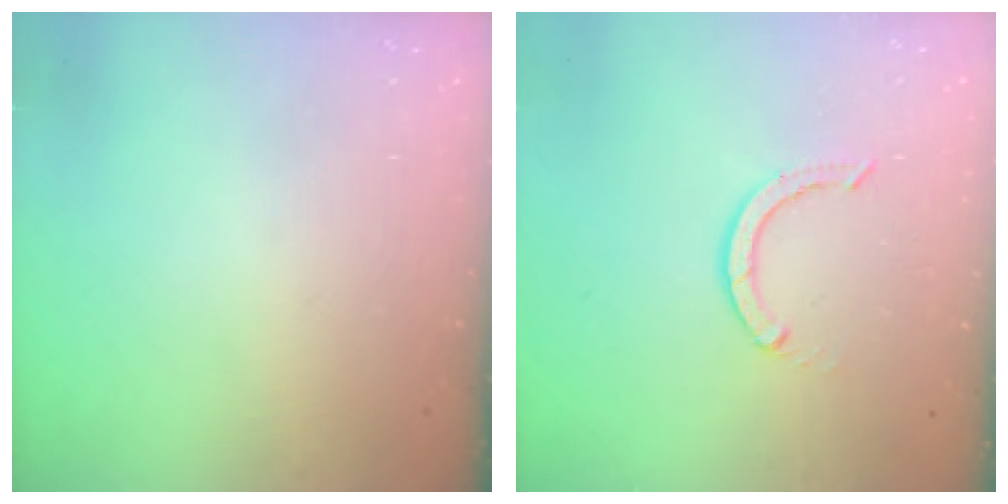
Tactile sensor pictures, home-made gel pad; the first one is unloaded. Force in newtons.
{"total": 4.1, "press": 4.0, "slide": 0.5}